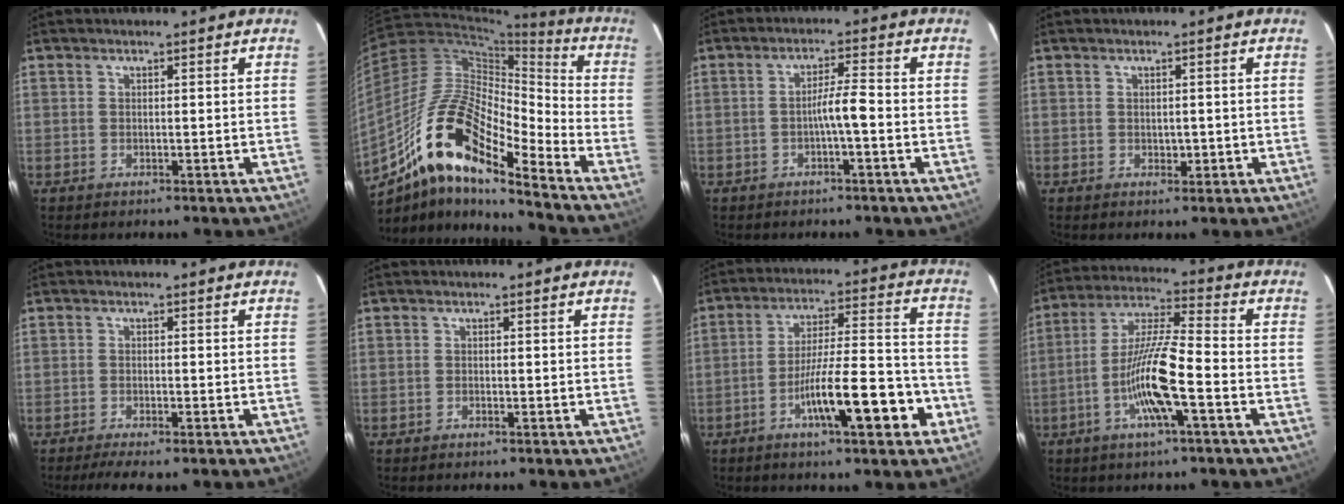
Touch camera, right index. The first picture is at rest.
{"total": 15.9, "force": [-9.7, 4.7, 11.7], "torque": [-0.221, 0.040, -0.165]}
{"total": 3.6, "force": [-1.1, -0.1, 3.5], "torque": [-0.054, 0.008, -0.018]}
{"total": 1.1, "force": [-0.1, 0.8, 0.7], "torque": [-0.009, 0.001, 0.002]}
{"total": 5.8, "force": [-4.6, 1.1, 3.3], "torque": [-0.044, -0.009, -0.069]}
{"total": 0.0}
{"total": 13.7, "force": [-5.9, 1.9, 12.2], "torque": [-0.202, 0.013, -0.091]}
{"total": 11.9, "force": [-4.0, 0.8, 11.2], "torque": [-0.221, 0.004, -0.076]}